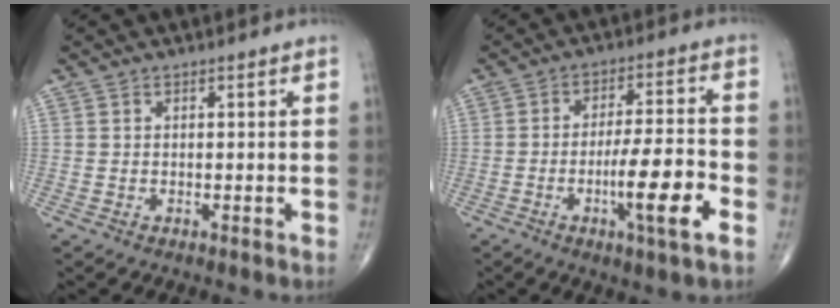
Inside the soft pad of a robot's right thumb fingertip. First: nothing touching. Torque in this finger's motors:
{"motor_torque": [1.25, 1.27, 0.73, -0.66, 0.29]}